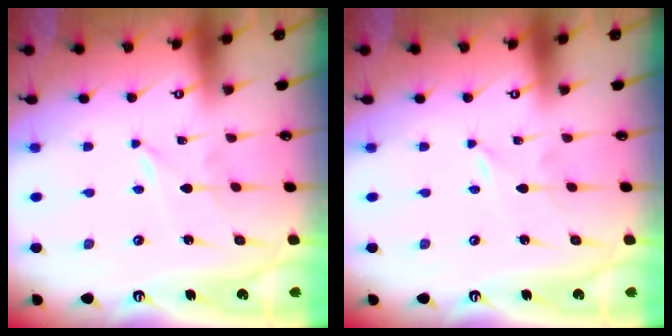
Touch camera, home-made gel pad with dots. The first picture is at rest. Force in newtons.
{"total": 0.0}